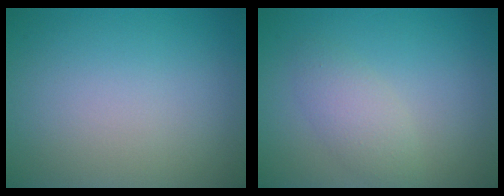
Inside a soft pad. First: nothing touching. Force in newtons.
{"total": 2.4, "press": 2.4, "slide": 0.2}